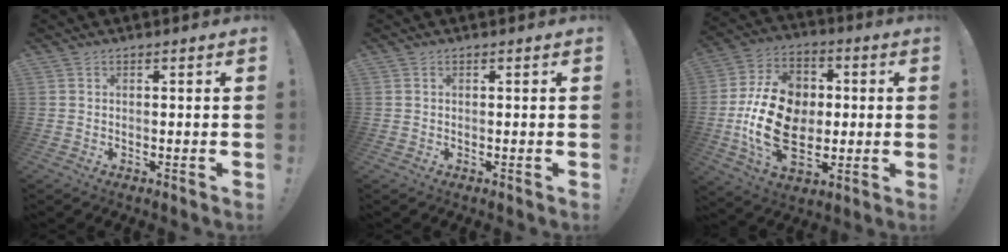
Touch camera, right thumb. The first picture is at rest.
{"total": 0.0}
{"total": 22.5, "force": [-2.1, 16.1, 15.5], "torque": [-0.287, 0.018, -0.024]}